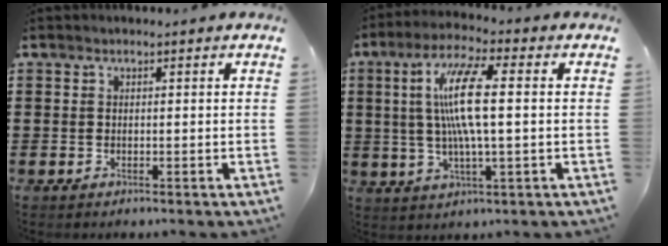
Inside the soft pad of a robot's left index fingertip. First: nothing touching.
{"total": 10.3, "force": [1.3, 2.0, 10.1], "torque": [-0.216, 0.001, 0.009]}